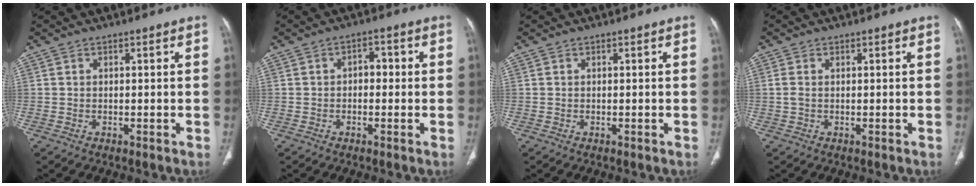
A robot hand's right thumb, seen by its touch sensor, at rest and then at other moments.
{"total": 2.9, "force": [0.0, 1.9, 2.2], "torque": [-0.016, 0.014, -0.008]}
{"total": 0.0}
{"total": 1.4, "force": [0.1, 0.8, 1.1], "torque": [-0.037, 0.005, 0.001]}